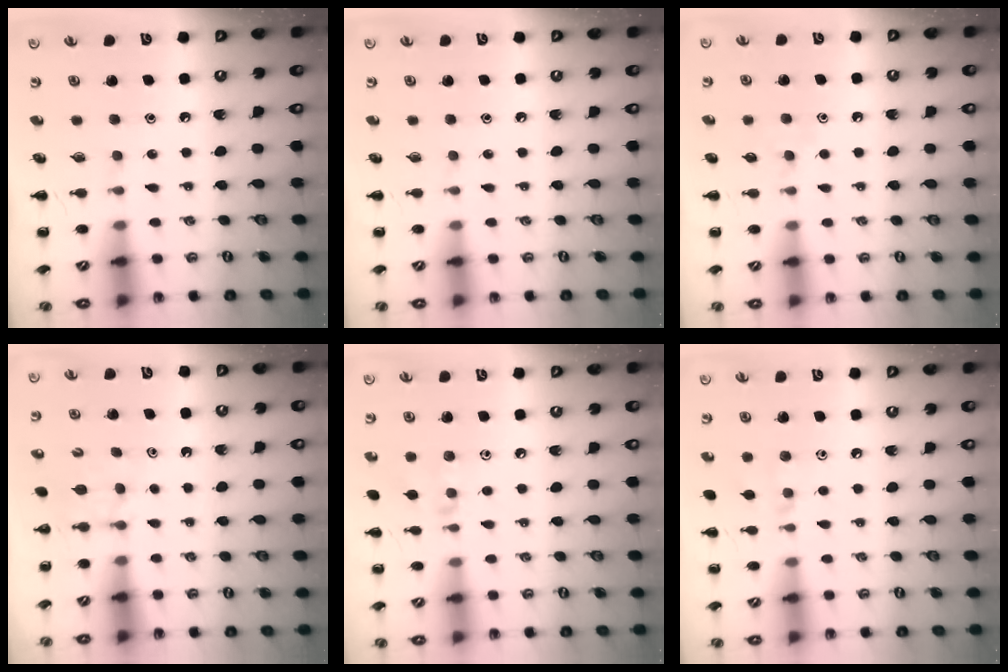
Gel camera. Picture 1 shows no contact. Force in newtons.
{"total": 0.0}
{"total": 3.6, "press": 3.3, "slide": 1.3}
{"total": 2.6, "press": 2.4, "slide": 1.0}
{"total": 7.5, "press": 7.3, "slide": 1.8}
{"total": 2.9, "press": 2.7, "slide": 1.0}